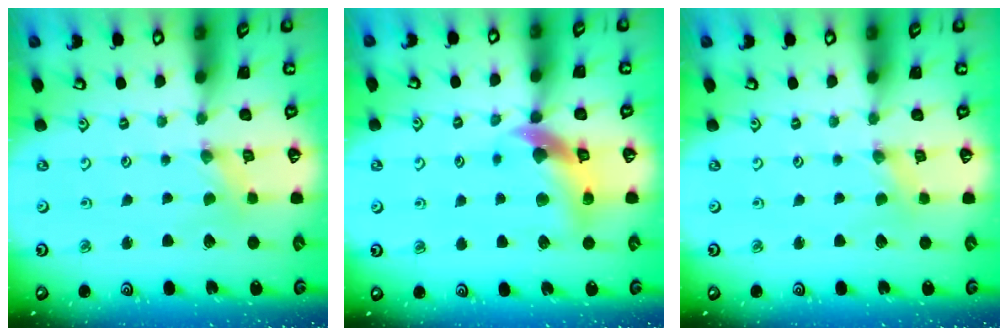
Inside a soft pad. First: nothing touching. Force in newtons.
{"total": 11.5, "press": 11.3, "slide": 1.6}
{"total": 0.0}